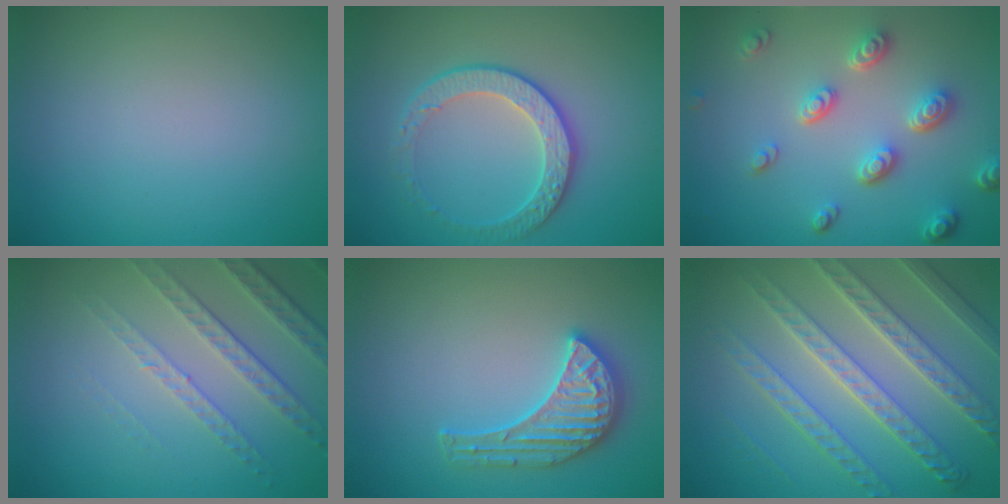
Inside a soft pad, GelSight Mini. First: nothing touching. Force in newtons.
{"total": 3.2, "press": 2.8, "slide": 1.6}
{"total": 4.7, "press": 3.6, "slide": 3.0}
{"total": 4.6, "press": 3.2, "slide": 3.3}
{"total": 3.6, "press": 3.5, "slide": 0.5}
{"total": 6.2, "press": 5.6, "slide": 2.7}